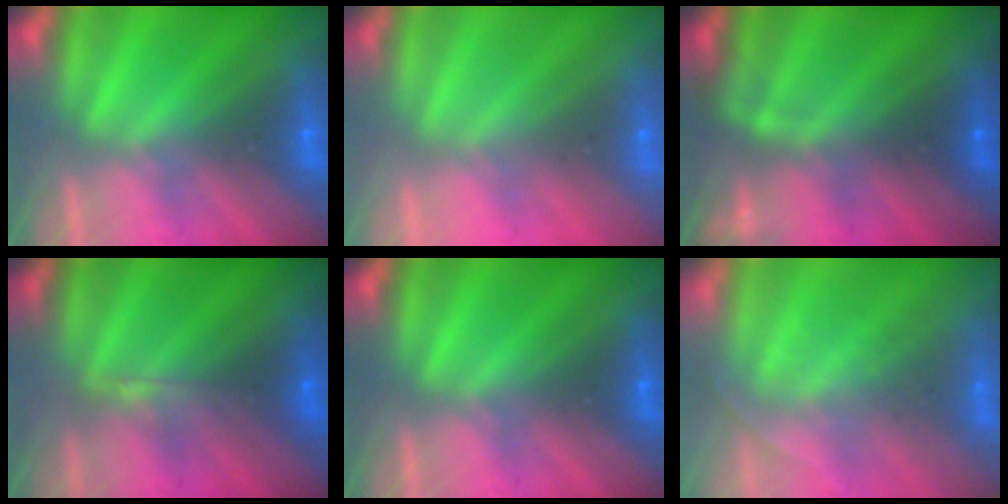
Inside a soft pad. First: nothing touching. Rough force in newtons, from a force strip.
{"total": 3.3}
{"total": 2.4}
{"total": 2.8}
{"total": 0.0}
{"total": 1.7}